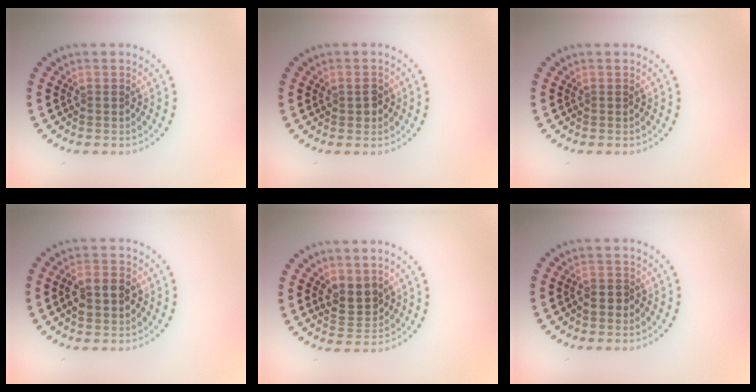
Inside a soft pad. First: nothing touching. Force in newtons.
{"total": 1.4, "press": 1.4, "slide": 0.2}
{"total": 0.0}
{"total": 3.2, "press": 3.2, "slide": 0.5}
{"total": 2.7, "press": 2.5, "slide": 0.9}
{"total": 1.1, "press": 0.9, "slide": 0.6}